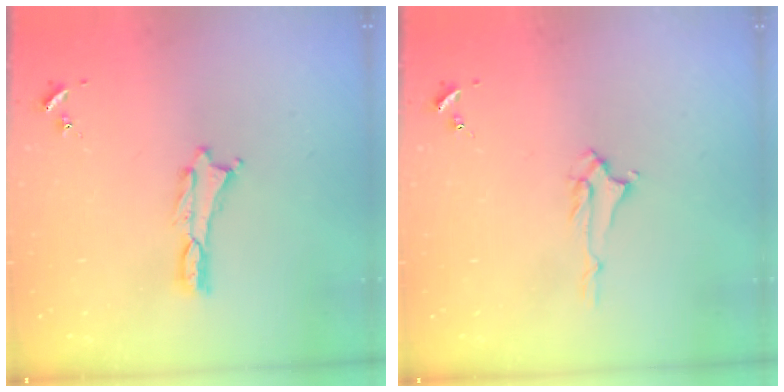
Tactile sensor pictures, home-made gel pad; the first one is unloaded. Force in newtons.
{"total": 1.4, "press": 1.4, "slide": 0.3}